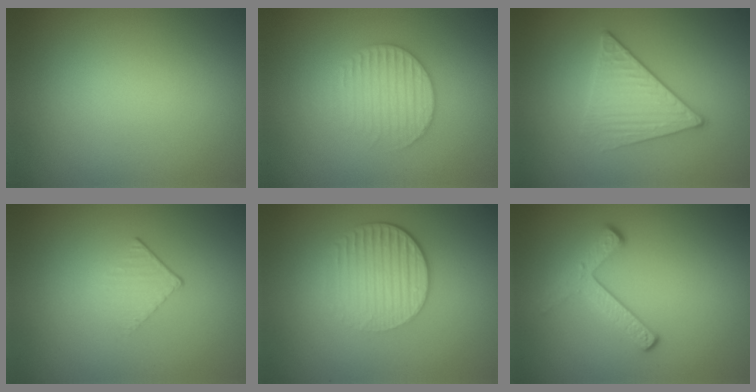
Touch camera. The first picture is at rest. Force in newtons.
{"total": 2.8, "press": 2.7, "slide": 0.6}
{"total": 2.7, "press": 2.4, "slide": 1.2}
{"total": 1.2, "press": 0.5, "slide": 1.1}
{"total": 3.7, "press": 2.7, "slide": 2.6}
{"total": 3.0, "press": 2.2, "slide": 2.0}